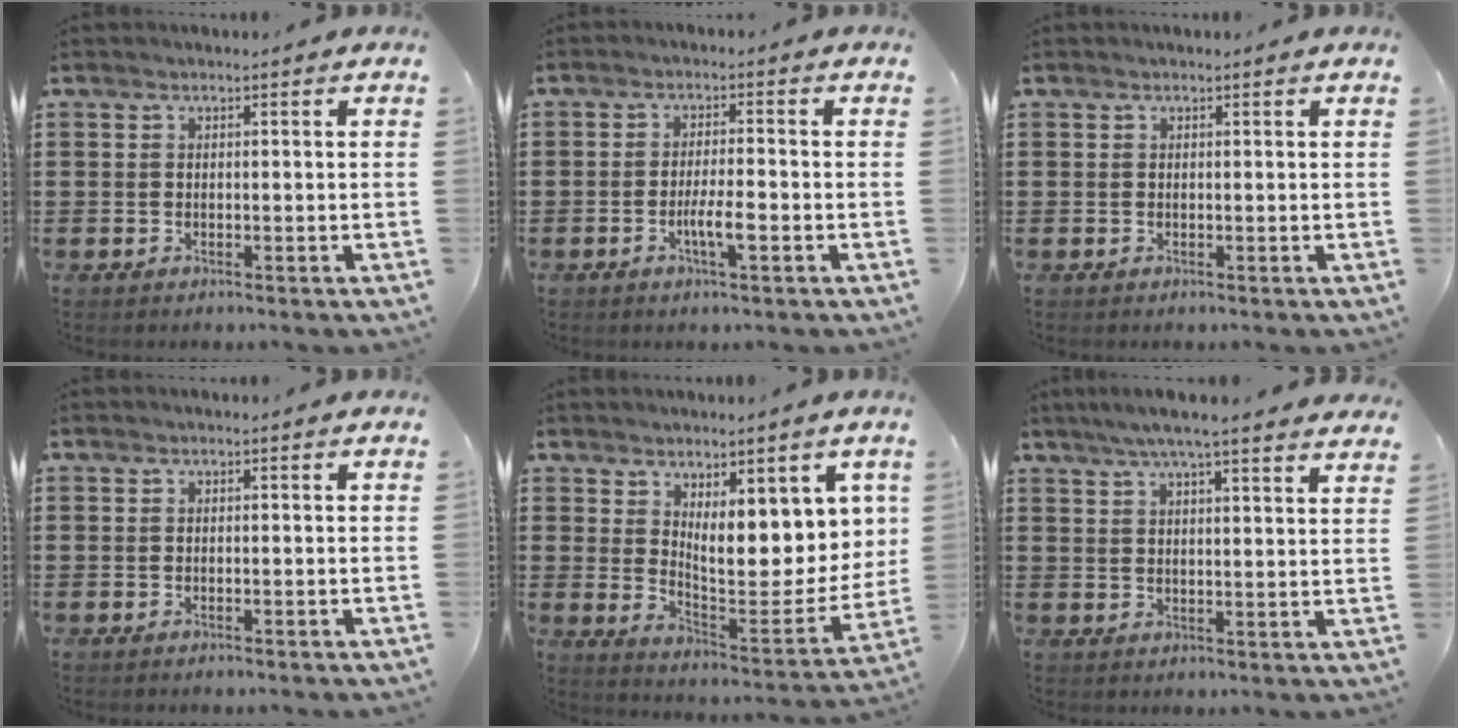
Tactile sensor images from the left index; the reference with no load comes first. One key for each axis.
{"total": 4.0, "fx": -1.5, "fy": 0.7, "fz": 3.7, "tx": -0.070, "ty": 0.001, "tz": -0.028}
{"total": 0.0}
{"total": 0.0}
{"total": 7.6, "fx": 4.5, "fy": 2.6, "fz": 5.6, "tx": -0.095, "ty": -0.049, "tz": 0.073}
{"total": 5.4, "fx": 4.8, "fy": -0.6, "fz": 2.5, "tx": -0.062, "ty": -0.018, "tz": 0.084}